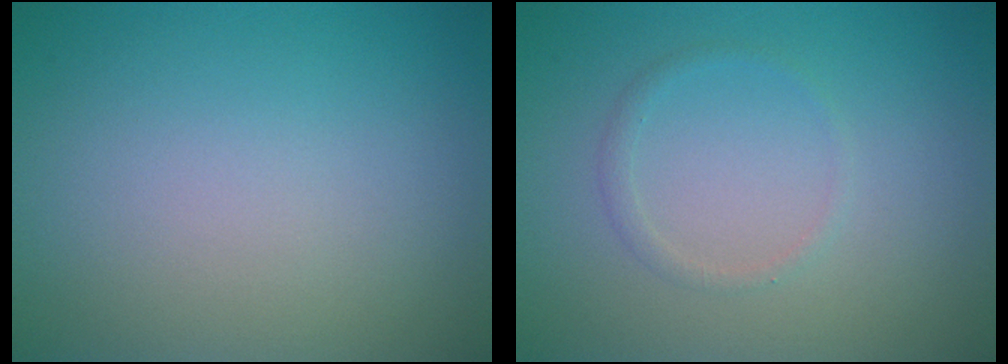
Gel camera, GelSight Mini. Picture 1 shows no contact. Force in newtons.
{"total": 0.9, "press": 0.9, "slide": 0.1}